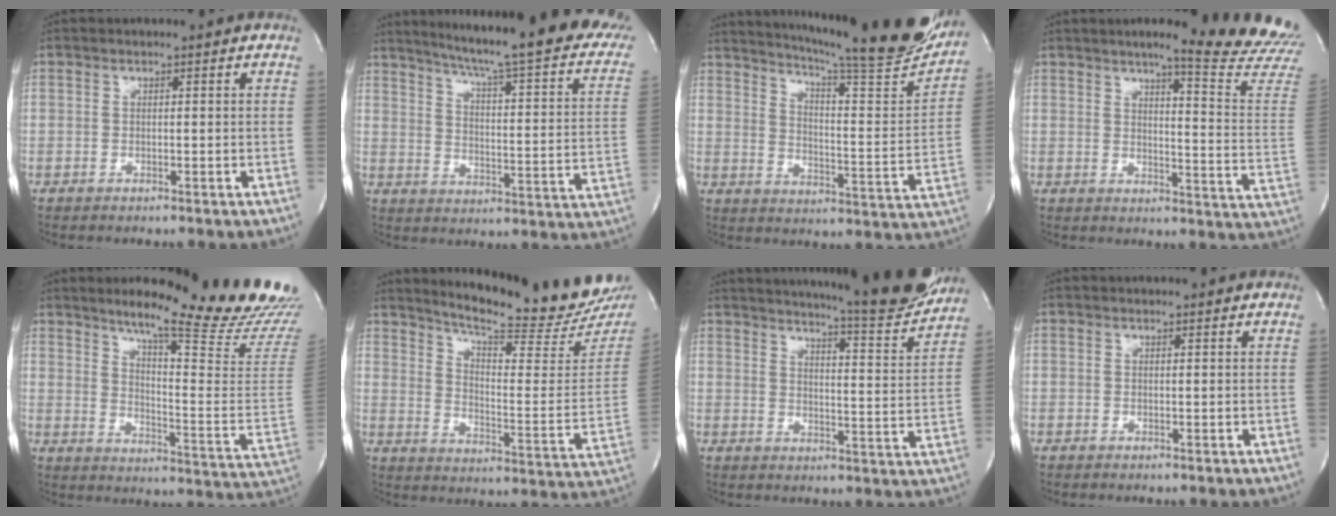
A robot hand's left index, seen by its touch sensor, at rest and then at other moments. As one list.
[{"total": 26.1, "force": [20.7, 2.3, 15.8], "torque": [-0.229, -0.034, 0.256]}, {"total": 24.7, "force": [22.0, 1.4, 11.1], "torque": [-0.176, -0.071, 0.283]}, {"total": 17.2, "force": [15.5, -1.2, 7.4], "torque": [-0.094, -0.112, 0.170]}, {"total": 23.2, "force": [19.3, -0.2, 13.0], "torque": [-0.192, -0.101, 0.244]}, {"total": 21.1, "force": [19.7, 0.2, 7.5], "torque": [-0.118, -0.098, 0.257]}, {"total": 19.4, "force": [18.0, 0.6, 7.3], "torque": [-0.109, -0.067, 0.223]}, {"total": 2.0, "force": [1.9, 0.4, 0.2], "torque": [-0.014, 0.011, 0.020]}]